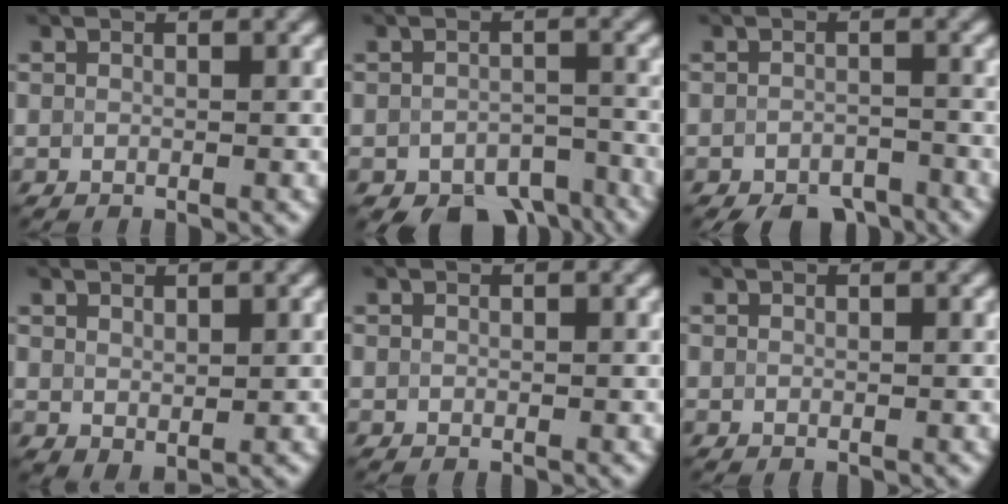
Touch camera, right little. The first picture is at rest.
{"total": 7.5, "force": [-6.1, 4.0, 1.7], "torque": [-0.026, -0.020, -0.095]}
{"total": 4.9, "force": [-4.1, 2.7, 0.7], "torque": [0.006, -0.016, -0.083]}
{"total": 1.0, "force": [0.5, 0.5, 0.8], "torque": [-0.037, -0.021, 0.022]}
{"total": 0.0}
{"total": 0.0}